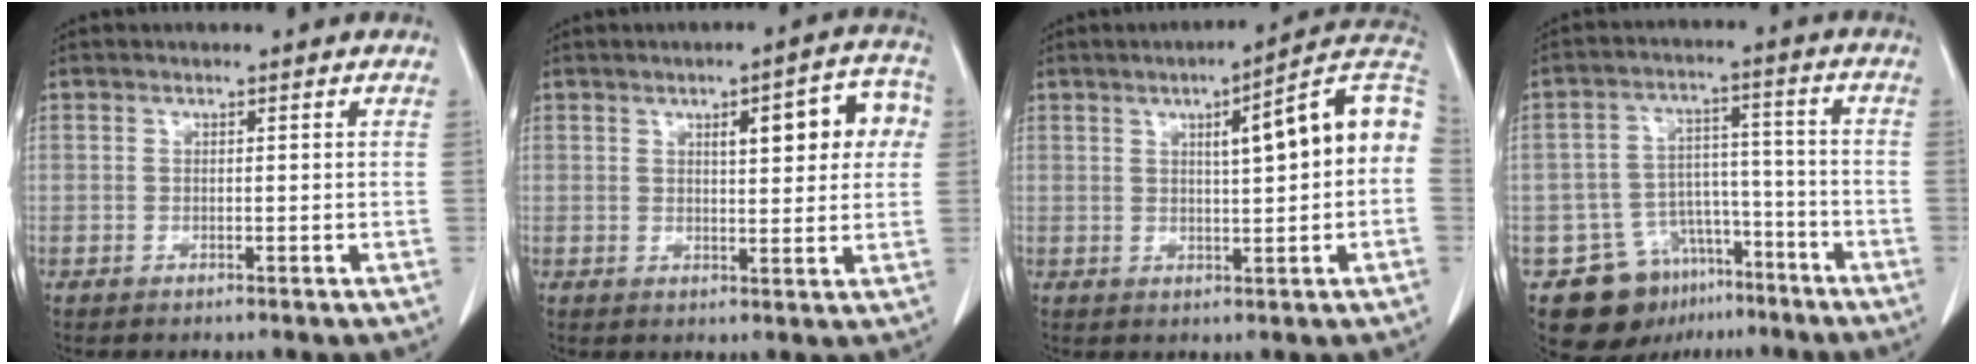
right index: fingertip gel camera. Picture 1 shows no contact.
{"total": 9.5, "force": [2.6, 2.7, 8.7], "torque": [-0.107, 0.024, 0.031]}
{"total": 12.5, "force": [1.9, 1.5, 12.3], "torque": [-0.167, 0.032, 0.021]}
{"total": 11.8, "force": [-7.4, 8.1, 4.3], "torque": [-0.066, 0.039, -0.107]}